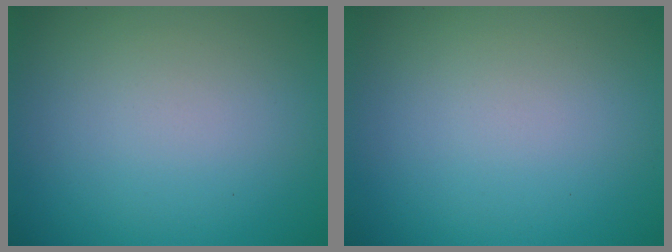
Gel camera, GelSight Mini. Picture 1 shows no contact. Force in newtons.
{"total": 0.0}